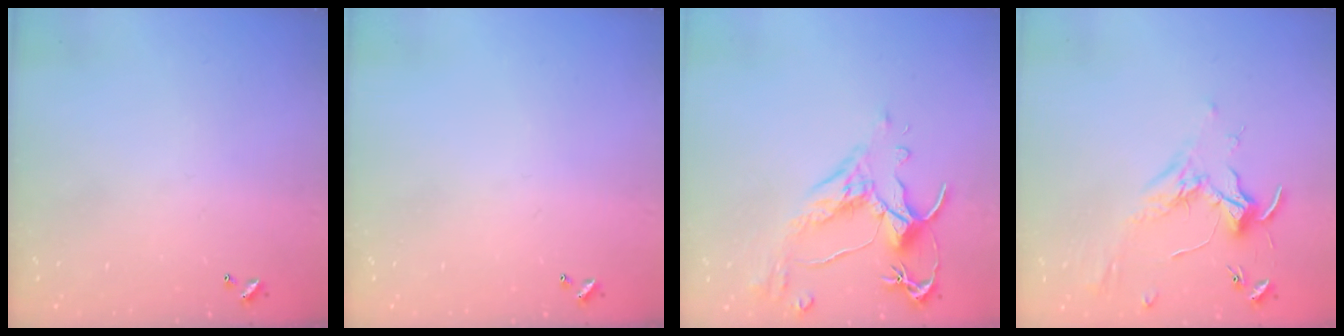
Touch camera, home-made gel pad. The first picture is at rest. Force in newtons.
{"total": 0.0}
{"total": 2.6, "press": 2.2, "slide": 1.3}
{"total": 1.8, "press": 1.6, "slide": 0.7}